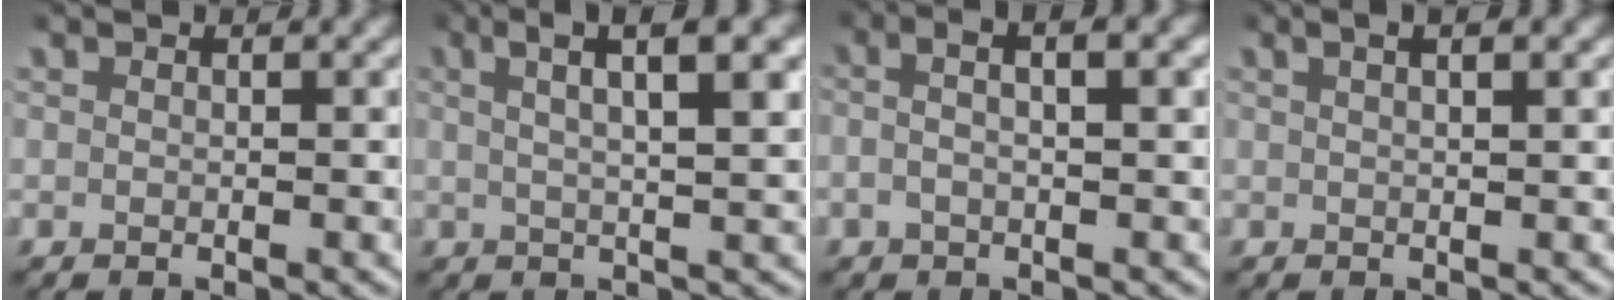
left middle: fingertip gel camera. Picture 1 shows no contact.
{"total": 6.0, "force": [3.5, 0.9, 4.8], "torque": [-0.072, 0.021, 0.048]}
{"total": 3.1, "force": [0.4, 1.1, 2.9], "torque": [-0.052, 0.014, 0.003]}
{"total": 2.7, "force": [1.5, 0.8, 2.1], "torque": [-0.019, 0.020, 0.016]}